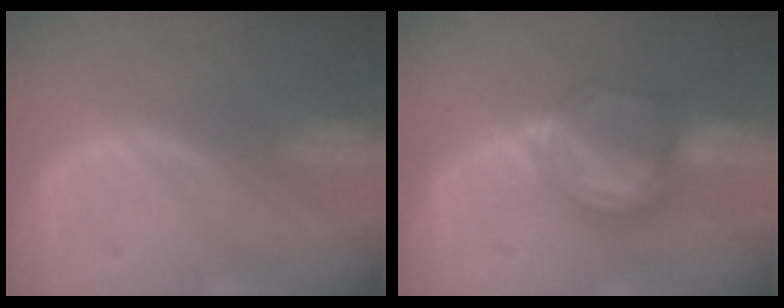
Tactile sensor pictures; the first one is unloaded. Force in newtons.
{"total": 6.4, "press": 5.7, "slide": 3.0}